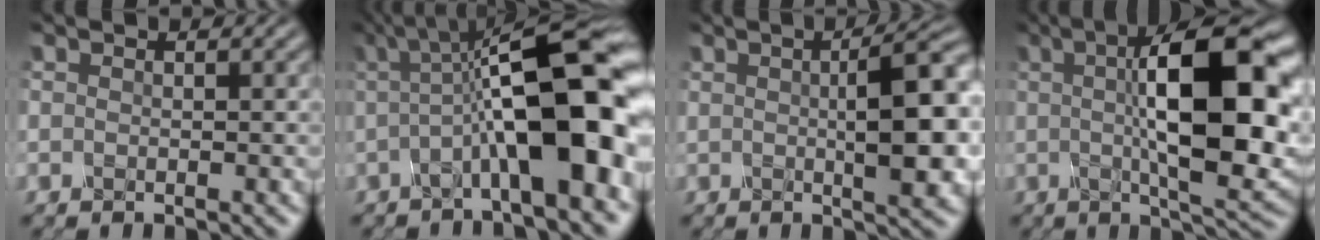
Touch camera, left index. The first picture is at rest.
{"total": 12.1, "force": [-0.3, 3.1, 11.7], "torque": [-0.174, 0.024, -0.013]}
{"total": 7.8, "force": [0.8, 1.9, 7.5], "torque": [-0.093, 0.012, 0.009]}
{"total": 13.8, "force": [1.6, 4.2, 13.0], "torque": [-0.186, 0.009, 0.022]}